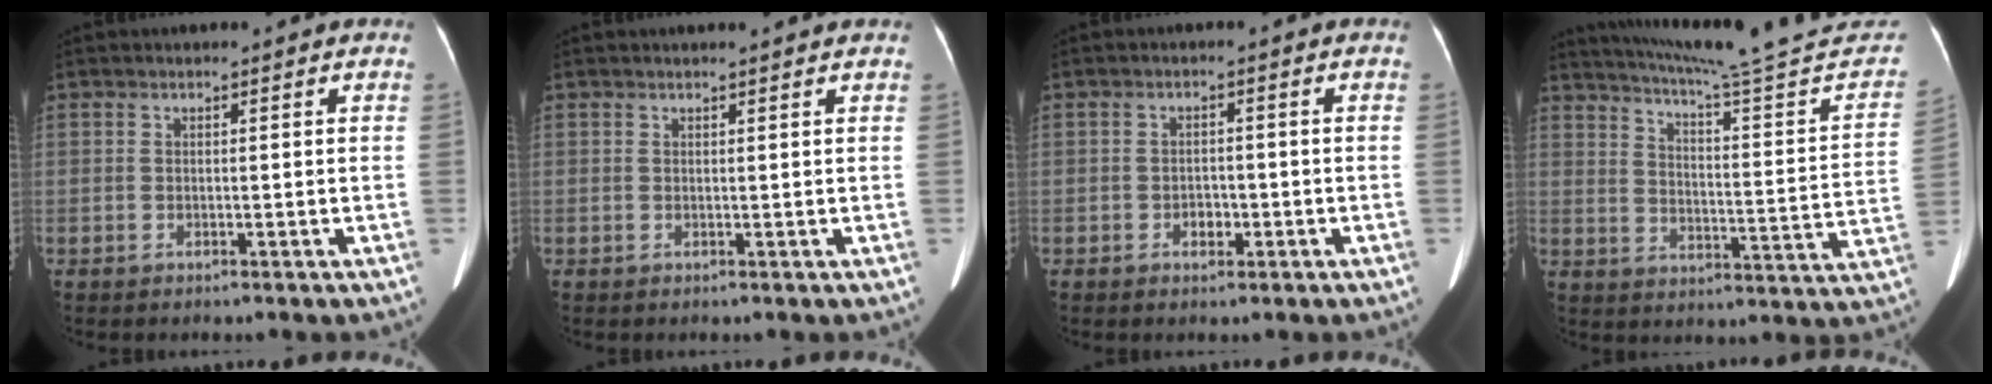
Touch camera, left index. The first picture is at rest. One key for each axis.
{"total": 2.6, "fx": 2.5, "fy": 0.0, "fz": 0.8, "tx": -0.013, "ty": 0.015, "tz": 0.028}
{"total": 1.8, "fx": -0.8, "fy": 1.3, "fz": 1.0, "tx": -0.014, "ty": 0.004, "tz": -0.009}
{"total": 28.2, "fx": 25.9, "fy": 0.8, "fz": 11.2, "tx": -0.170, "ty": -0.087, "tz": 0.324}